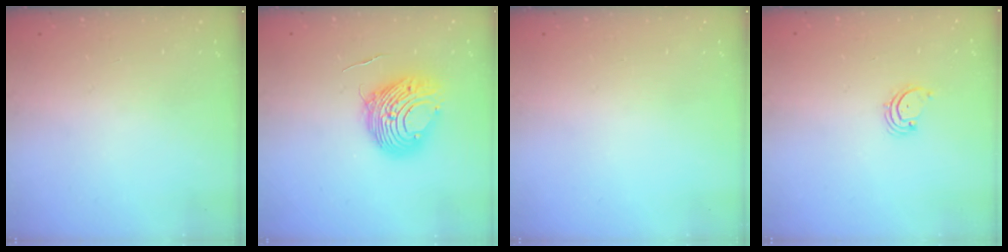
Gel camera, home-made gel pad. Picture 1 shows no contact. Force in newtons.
{"total": 9.7, "press": 9.7, "slide": 0.8}
{"total": 0.0}
{"total": 1.7, "press": 1.6, "slide": 0.2}